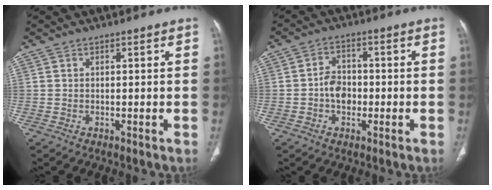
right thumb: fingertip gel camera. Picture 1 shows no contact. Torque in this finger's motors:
{"motor_torque": [0.27, 0.73, 0.49, -0.60, 0.03]}